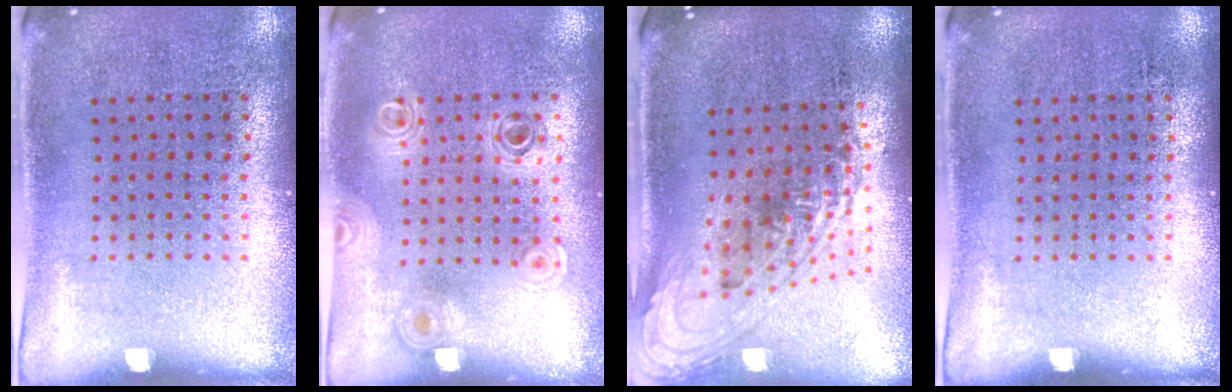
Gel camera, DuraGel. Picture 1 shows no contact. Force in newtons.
{"total": 0.5, "press": 0.5, "slide": 0.1}
{"total": 1.9, "press": 1.4, "slide": 1.3}
{"total": 0.0}